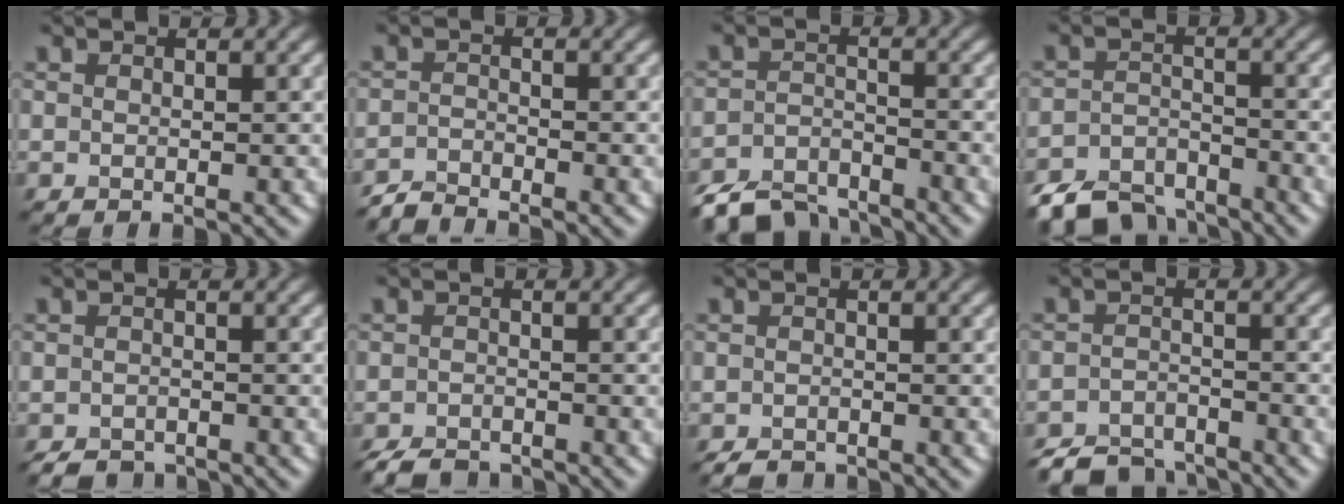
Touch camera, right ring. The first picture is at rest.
{"total": 2.0, "force": [-2.0, 0.2, 0.2], "torque": [-0.004, -0.002, -0.047]}
{"total": 5.5, "force": [-4.9, 1.7, 1.6], "torque": [-0.027, -0.011, -0.096]}
{"total": 5.8, "force": [-5.1, 2.3, 1.7], "torque": [-0.030, -0.012, -0.096]}
{"total": 2.4, "force": [-2.2, 0.8, 0.5], "torque": [-0.004, -0.003, -0.038]}
{"total": 3.4, "force": [-3.1, 1.0, 1.0], "torque": [-0.013, -0.007, -0.057]}
{"total": 1.7, "force": [-1.6, 0.5, 0.4], "torque": [-0.003, -0.002, -0.028]}
{"total": 4.9, "force": [-4.5, 1.4, 1.1], "torque": [-0.016, -0.008, -0.085]}